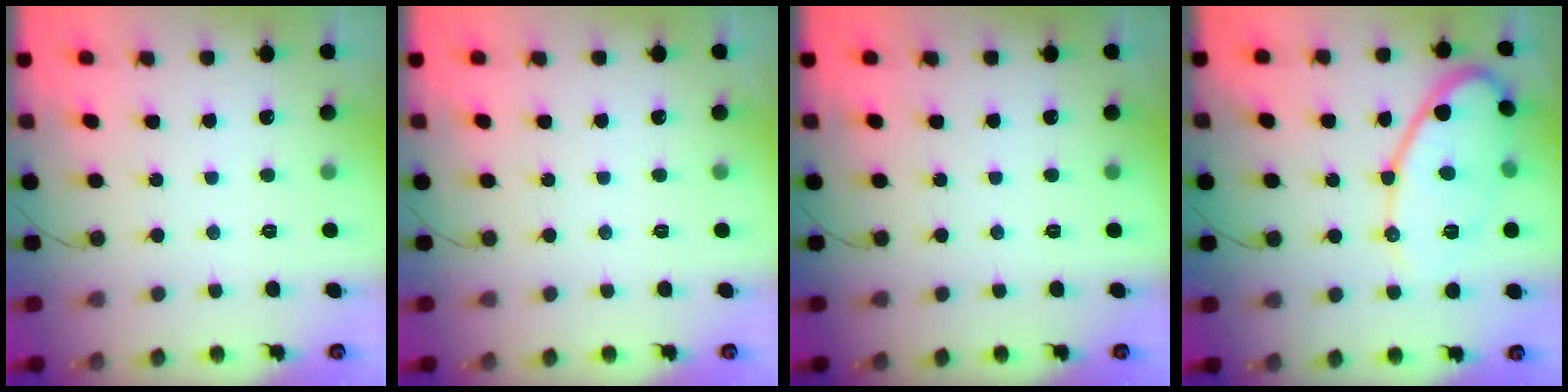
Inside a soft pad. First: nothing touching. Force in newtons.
{"total": 0.0}
{"total": 0.0}
{"total": 13.7, "press": 13.7, "slide": 0.7}